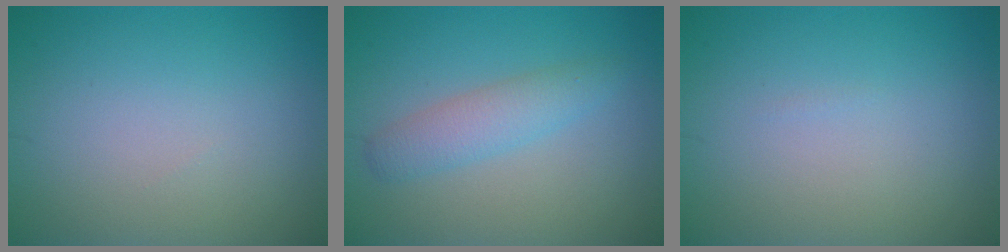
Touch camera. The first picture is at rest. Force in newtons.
{"total": 2.8, "press": 2.8, "slide": 0.1}
{"total": 0.0}